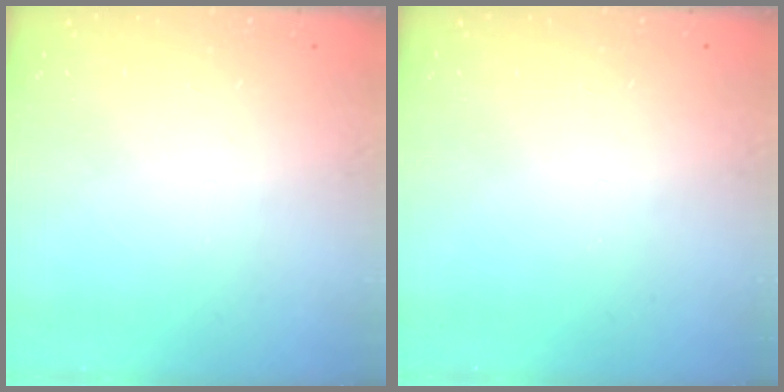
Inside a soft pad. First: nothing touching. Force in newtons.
{"total": 0.0}